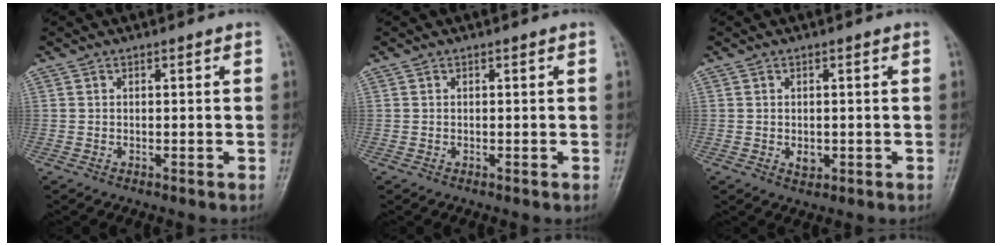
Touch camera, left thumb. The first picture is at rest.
{"total": 0.0}
{"total": 1.9, "force": [-0.2, 1.4, 1.3], "torque": [-0.014, -0.002, 0.001]}